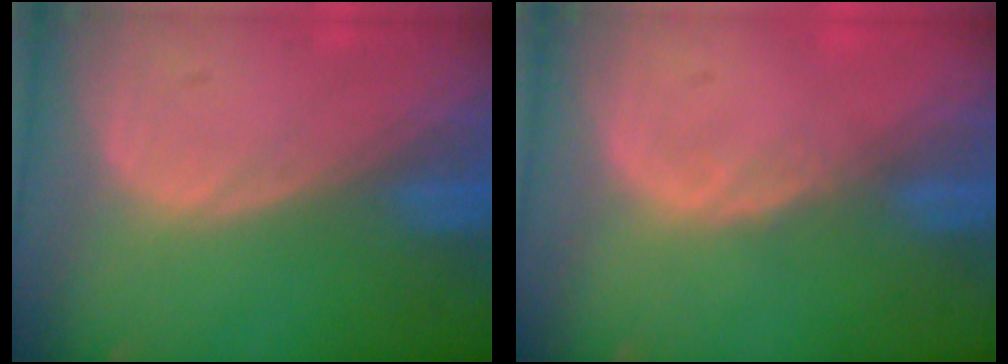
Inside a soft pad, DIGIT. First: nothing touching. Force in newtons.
{"total": 0.9, "press": 0.9, "slide": 0.2}